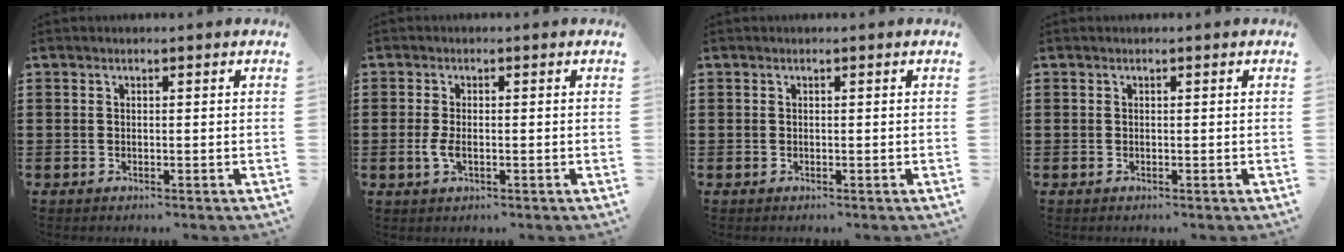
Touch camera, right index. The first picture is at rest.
{"total": 2.4, "force": [-0.5, 1.0, 2.1], "torque": [-0.054, -0.007, -0.012]}
{"total": 0.0}
{"total": 0.0}